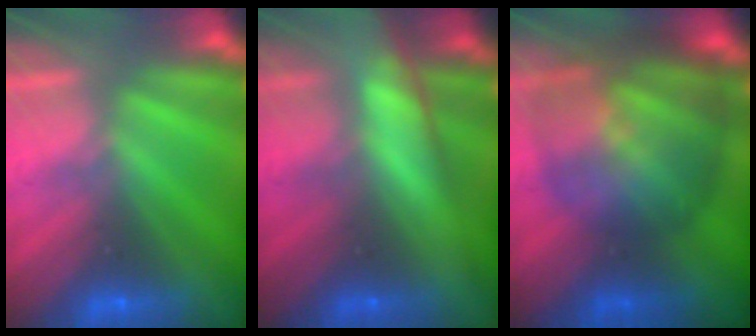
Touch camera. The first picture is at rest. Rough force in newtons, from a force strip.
{"total": 5.5}
{"total": 9.0}